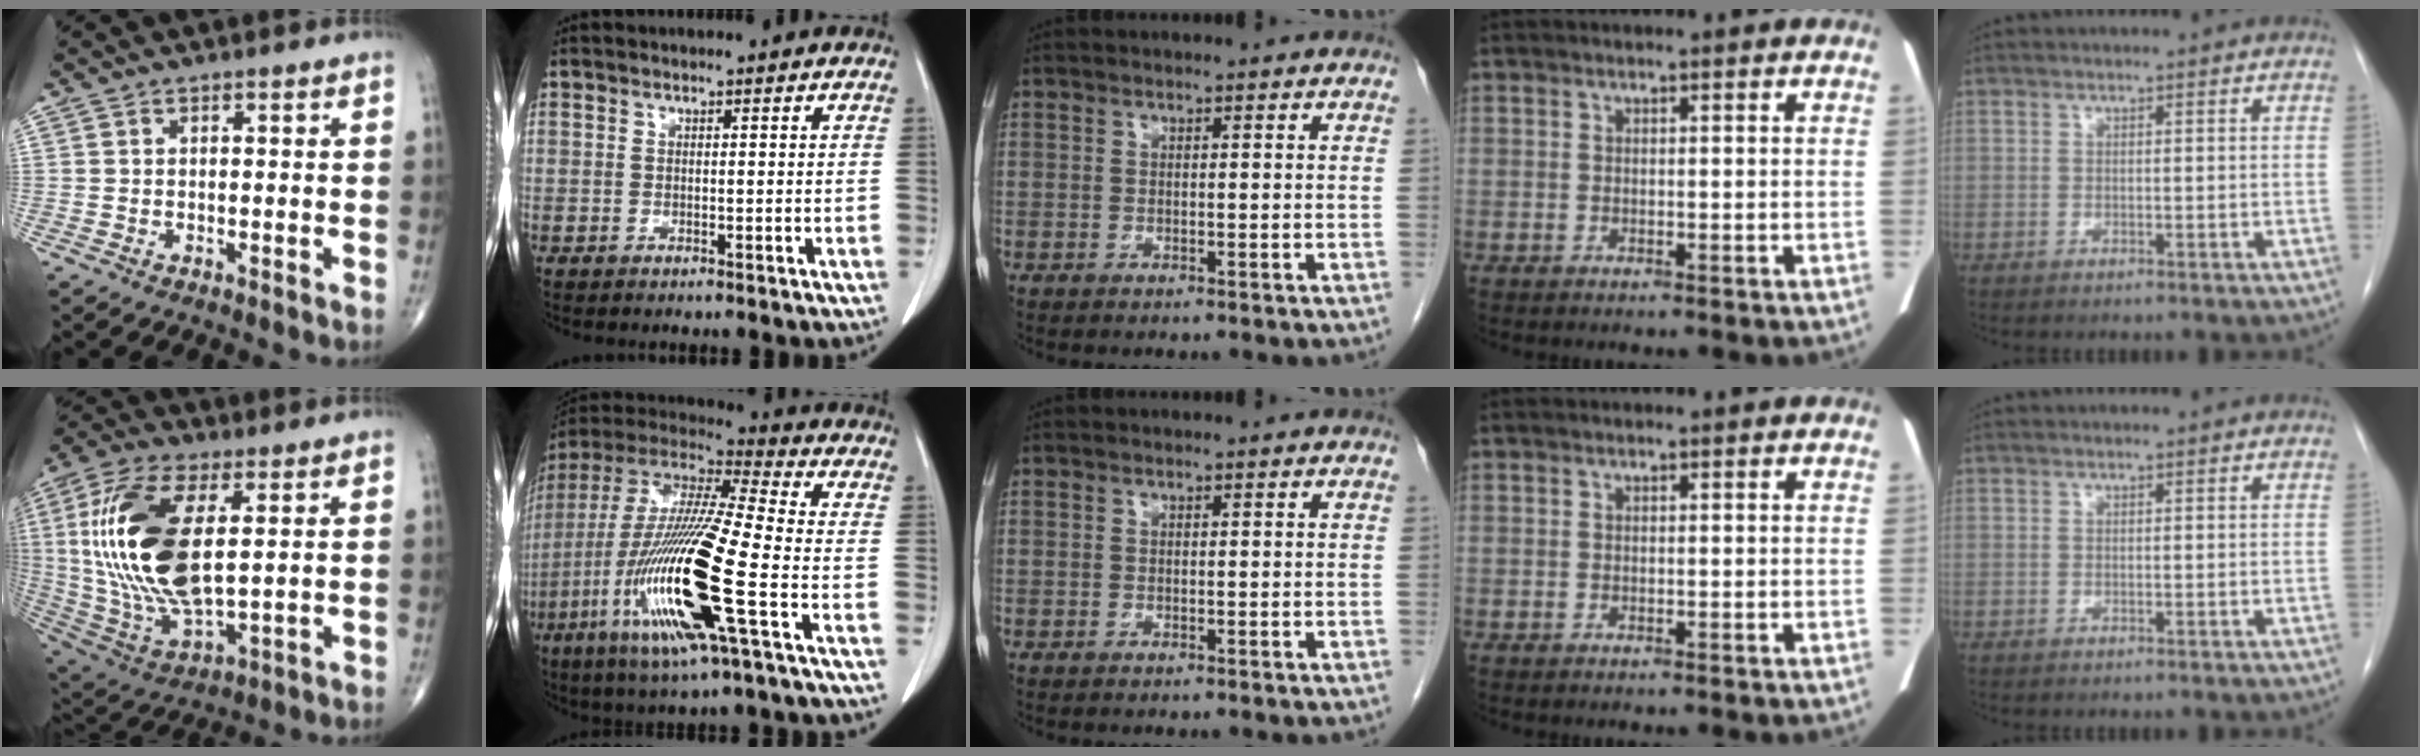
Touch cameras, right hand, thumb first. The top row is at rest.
{"thumb": {"total": 23.0, "force": [3.4, 10.4, 20.2], "torque": [-0.423, -0.018, 0.069]}, "index": {"total": 21.7, "force": [-7.0, 1.1, 20.5], "torque": [-0.445, -0.036, -0.141]}}